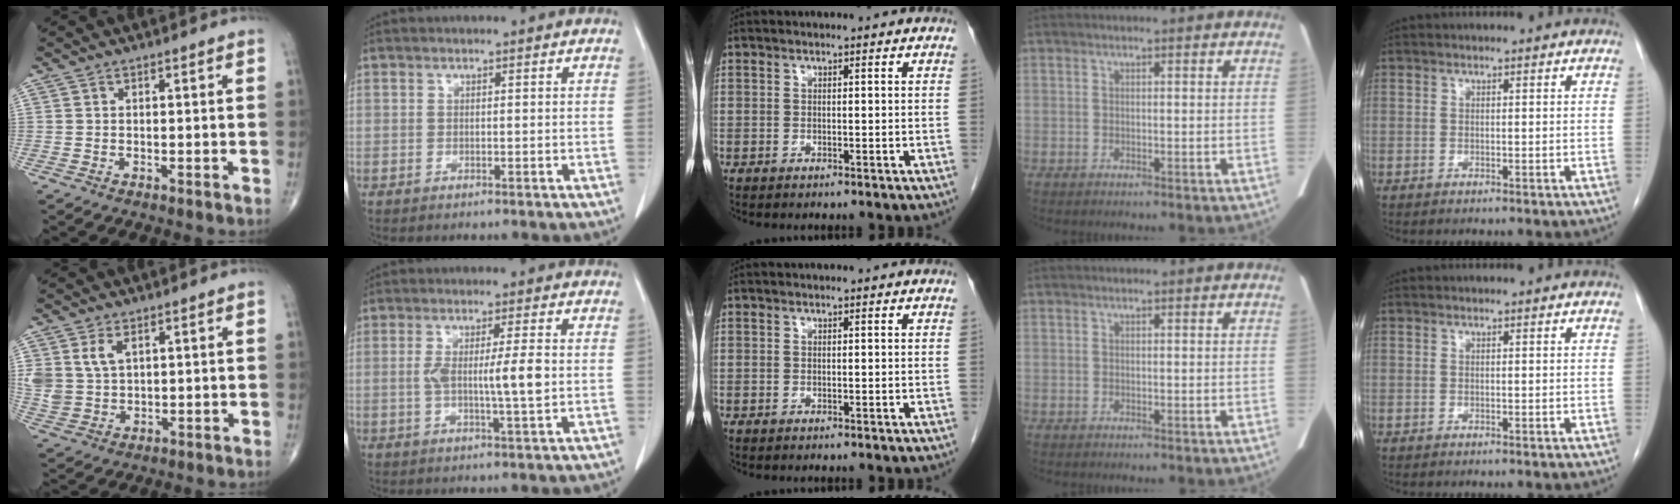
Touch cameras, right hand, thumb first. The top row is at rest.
{"thumb": {"total": 6.3, "force": [2.4, 4.2, 4.1], "torque": [-0.080, -0.007, 0.059]}, "index": {"total": 6.2, "force": [-0.1, -0.1, 6.2], "torque": [-0.108, -0.002, -0.001]}}